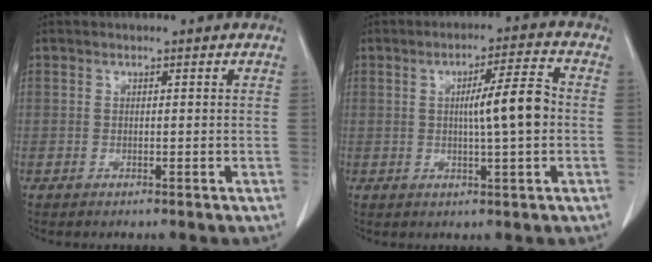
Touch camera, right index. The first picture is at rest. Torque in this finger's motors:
{"motor_torque": [0.88, -0.19, 0.31, 0.09]}